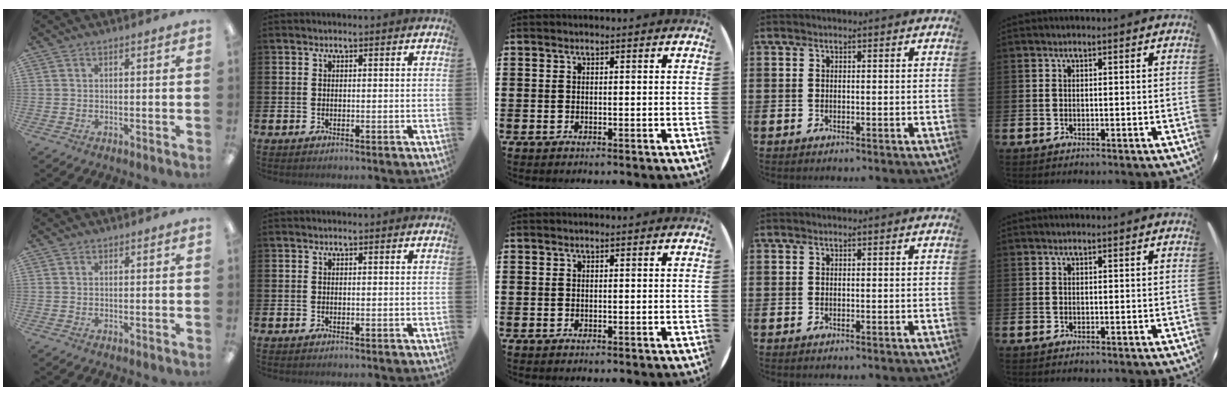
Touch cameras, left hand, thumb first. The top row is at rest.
{}